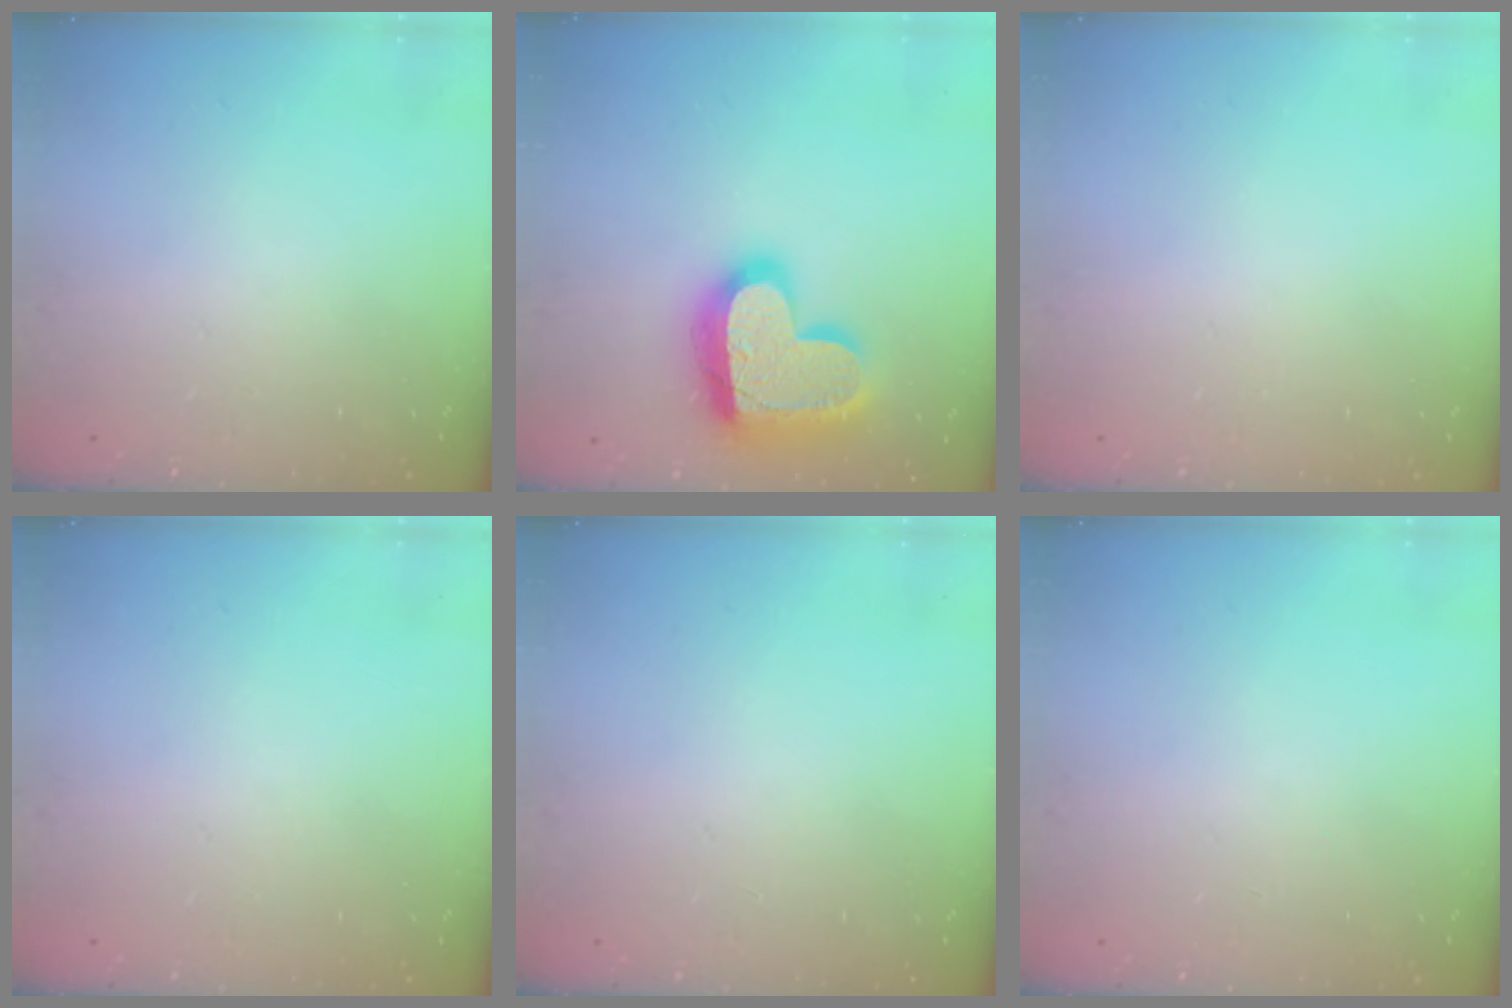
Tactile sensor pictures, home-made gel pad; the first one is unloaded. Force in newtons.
{"total": 22.4, "press": 22.4, "slide": 1.4}
{"total": 0.6, "press": 0.6, "slide": 0.2}
{"total": 0.0}
{"total": 0.0}
{"total": 0.0}